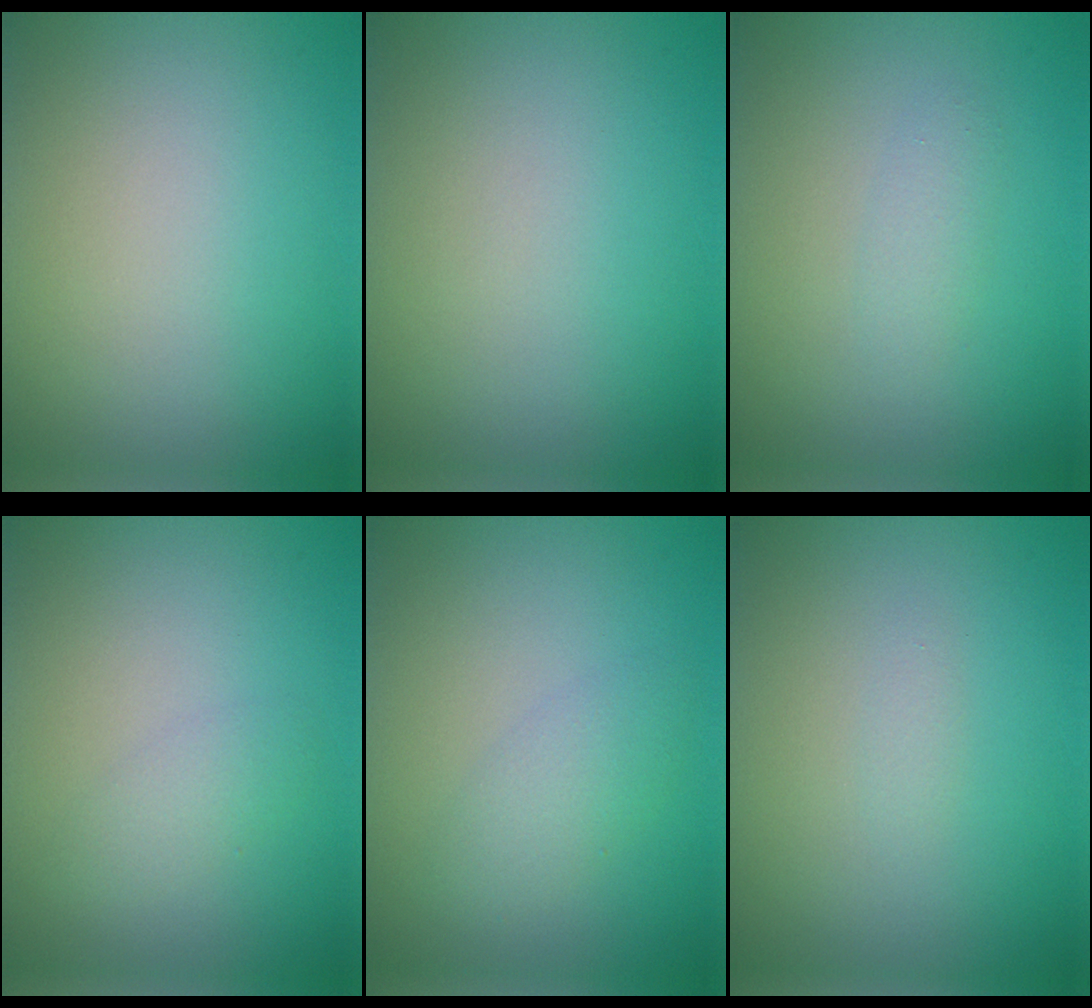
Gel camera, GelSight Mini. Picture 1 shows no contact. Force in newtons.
{"total": 0.0}
{"total": 1.2, "press": 1.2, "slide": 0.1}
{"total": 1.5, "press": 1.5, "slide": 0.1}
{"total": 2.2, "press": 2.2, "slide": 0.1}
{"total": 0.6, "press": 0.6, "slide": 0.0}